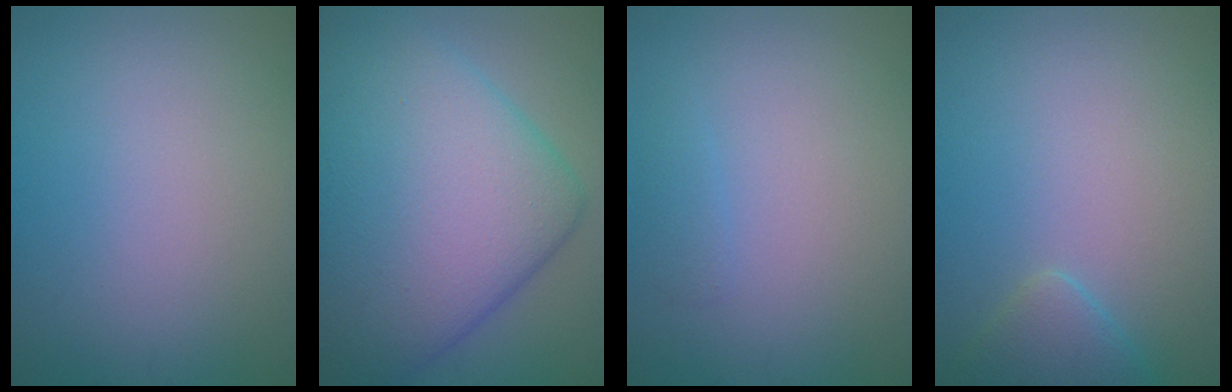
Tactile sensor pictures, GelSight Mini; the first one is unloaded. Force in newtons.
{"total": 15.0, "press": 15.0, "slide": 0.1}
{"total": 0.8, "press": 0.8, "slide": 0.0}
{"total": 2.5, "press": 2.4, "slide": 0.2}